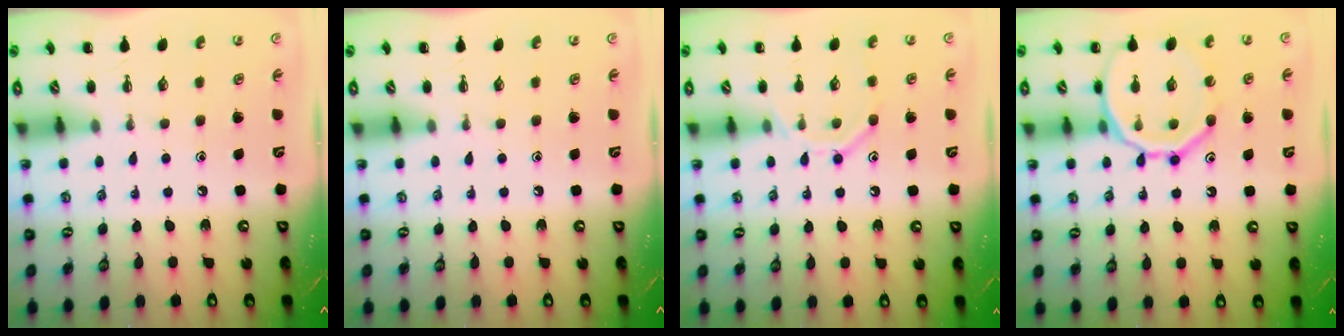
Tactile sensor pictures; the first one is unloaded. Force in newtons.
{"total": 0.0}
{"total": 10.5, "press": 10.4, "slide": 1.2}
{"total": 16.1, "press": 16.0, "slide": 1.4}